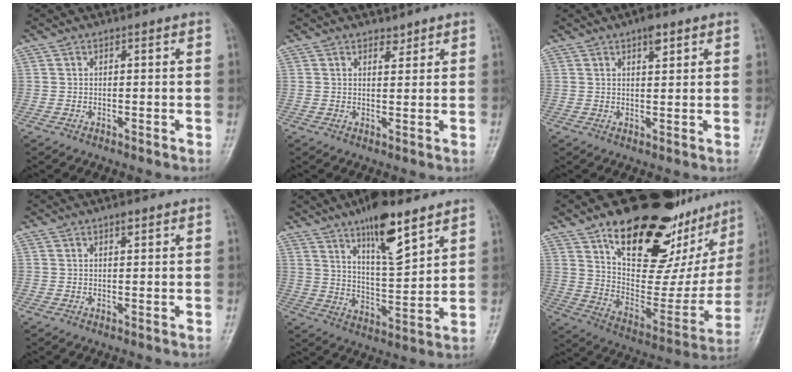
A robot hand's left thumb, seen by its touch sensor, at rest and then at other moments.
{"total": 1.8, "force": [1.5, 1.0, 0.5], "torque": [0.007, -0.011, 0.021]}
{"total": 3.1, "force": [1.9, 1.2, 2.1], "torque": [-0.024, -0.007, 0.027]}
{"total": 1.2, "force": [0.8, 0.4, 0.8], "torque": [-0.008, -0.002, 0.011]}
{"total": 13.2, "force": [8.5, 3.9, 9.2], "torque": [-0.133, -0.052, 0.145]}
{"total": 30.8, "force": [18.7, 13.7, 20.3], "torque": [-0.241, -0.061, 0.290]}